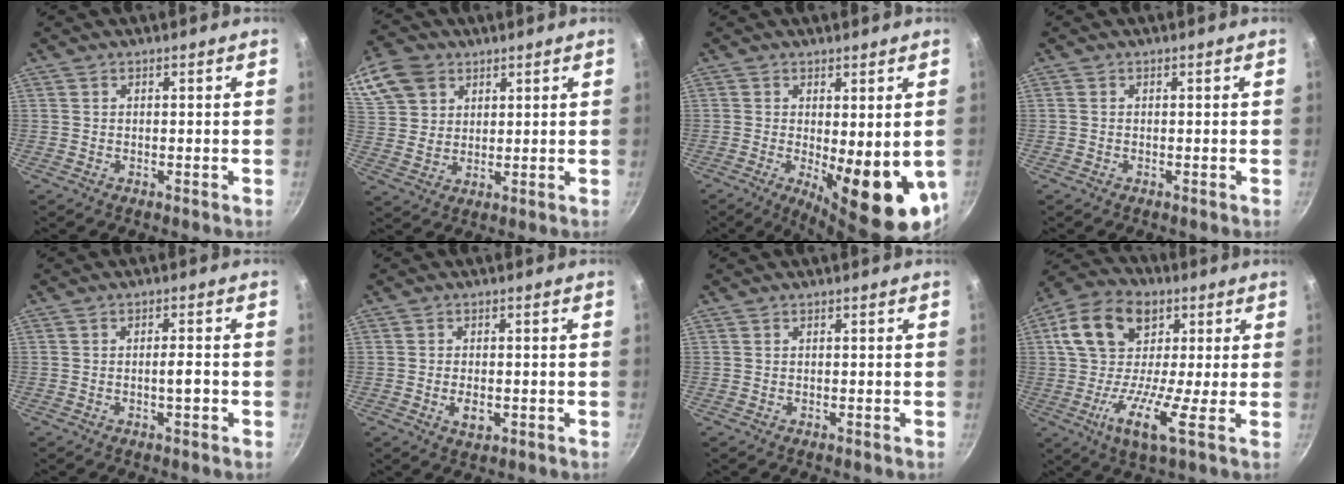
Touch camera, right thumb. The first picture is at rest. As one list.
[{"total": 13.8, "force": [6.9, 10.4, 5.9], "torque": [-0.127, 0.003, 0.135]}, {"total": 14.6, "force": [-2.2, 5.0, 13.6], "torque": [-0.155, -0.025, -0.015]}, {"total": 0.0}, {"total": 3.0, "force": [-0.9, 0.7, 2.8], "torque": [-0.038, 0.008, -0.013]}, {"total": 3.5, "force": [-0.9, 2.0, 2.7], "torque": [-0.046, 0.000, -0.012]}, {"total": 0.0}, {"total": 15.7, "force": [1.1, 8.8, 12.9], "torque": [-0.218, 0.014, -0.009]}]